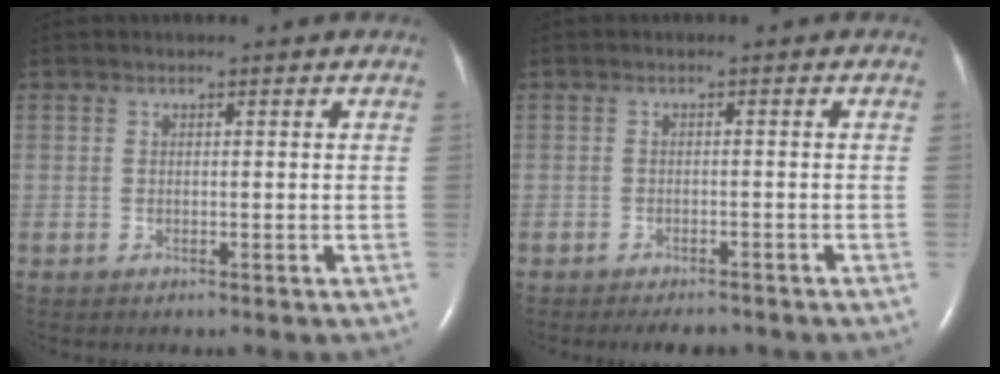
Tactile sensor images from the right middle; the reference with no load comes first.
{"total": 3.5, "force": [-3.0, 1.1, 1.4], "torque": [-0.017, -0.004, -0.040]}